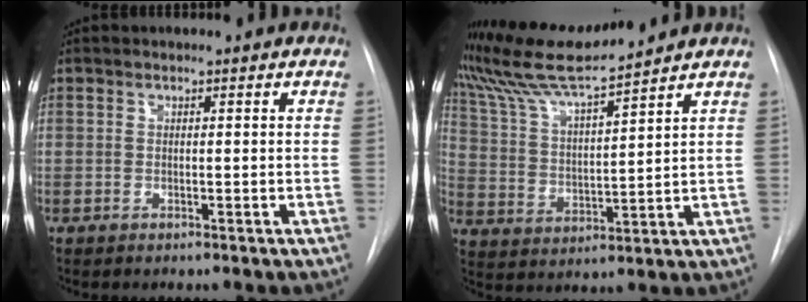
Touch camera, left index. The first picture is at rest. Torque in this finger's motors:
{"motor_torque": [1.03, -1.11, 0.27, 0.17]}